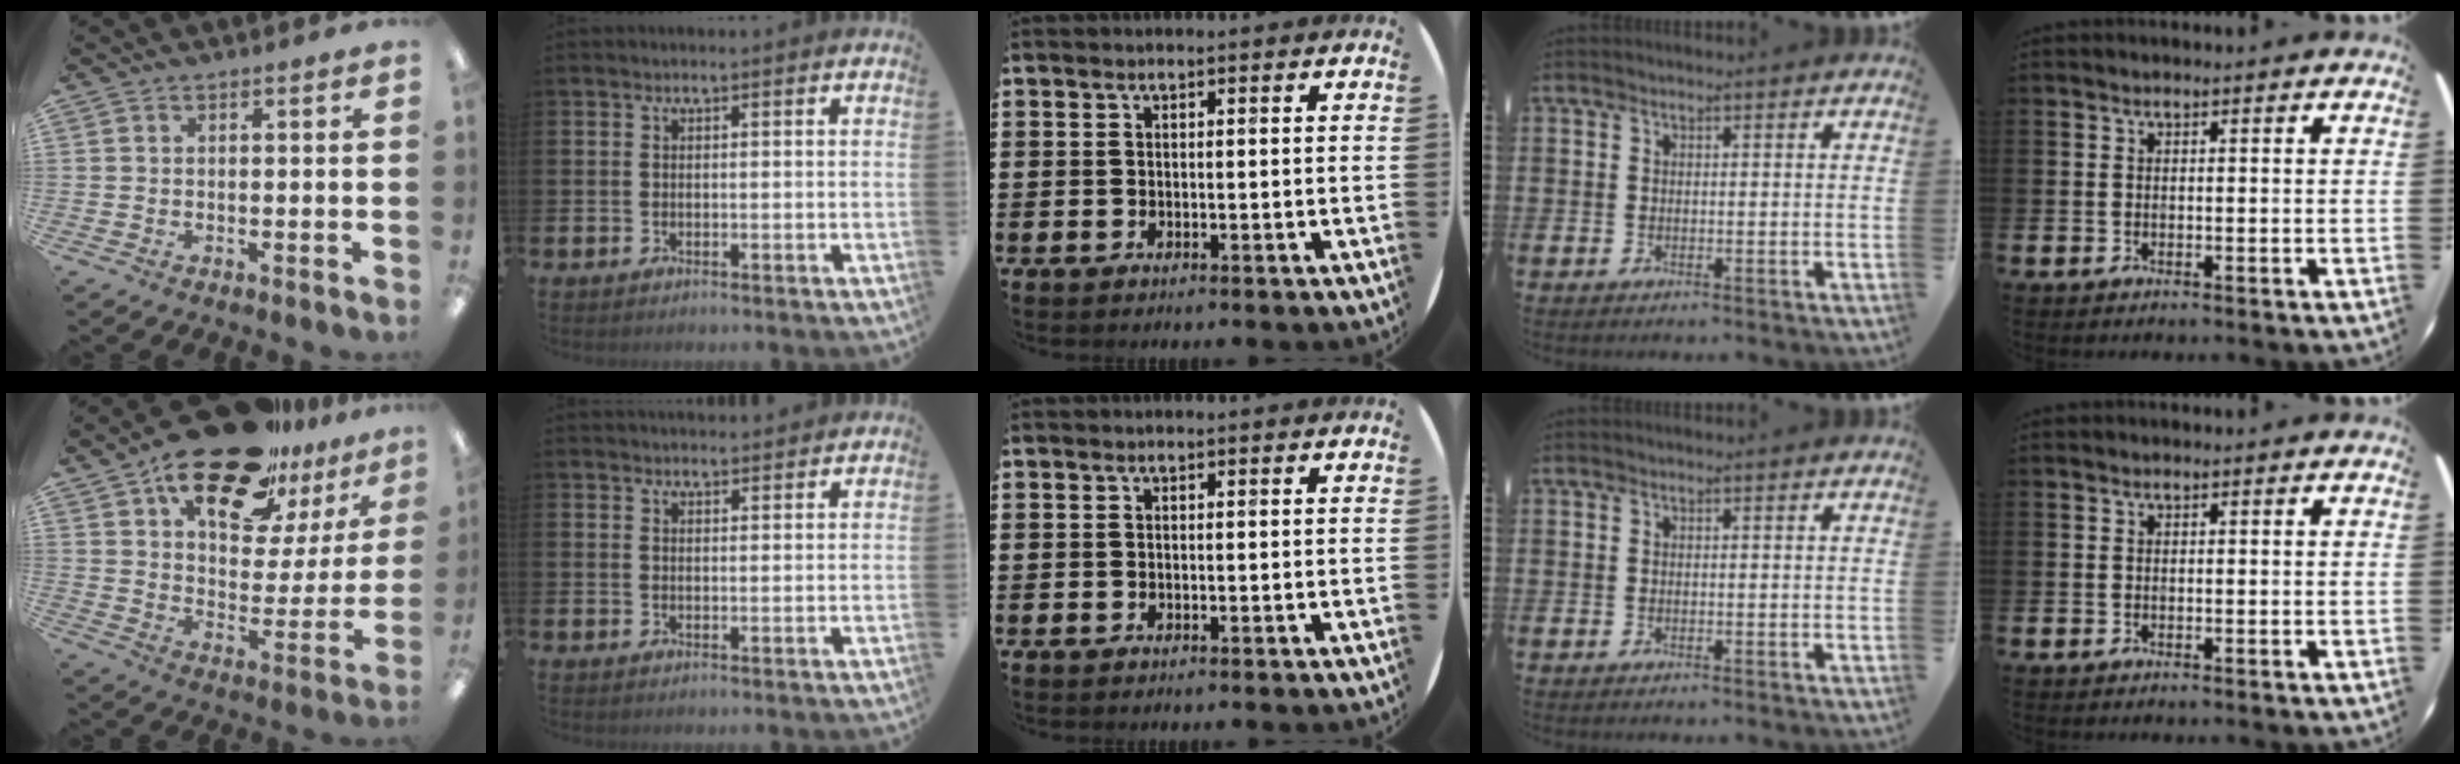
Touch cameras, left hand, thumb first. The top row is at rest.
{"thumb": {"total": 22.4, "force": [16.2, 9.5, 12.2], "torque": [-0.197, -0.096, 0.279]}, "index": {"total": 2.4, "force": [2.4, 0.4, 0.0], "torque": [0.004, -0.013, 0.042]}}